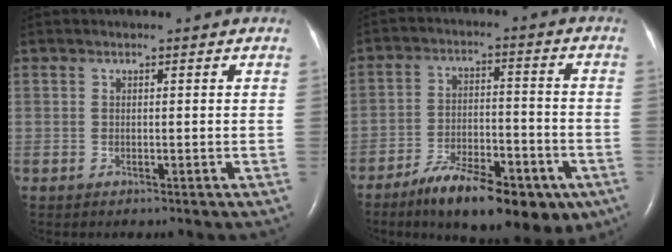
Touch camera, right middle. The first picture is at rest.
{"total": 15.4, "force": [-9.7, 5.5, 10.6], "torque": [-0.141, 0.004, -0.147]}